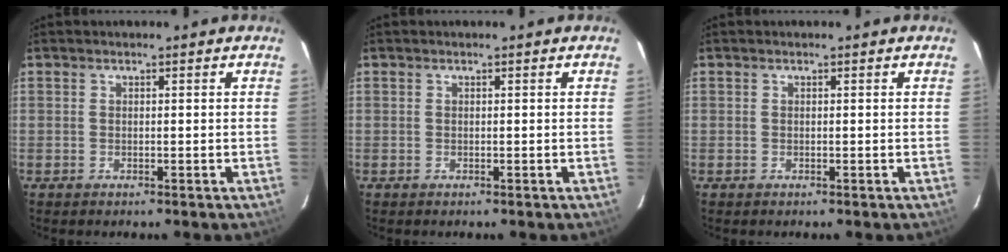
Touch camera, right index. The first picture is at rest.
{"total": 0.0}
{"total": 0.0}